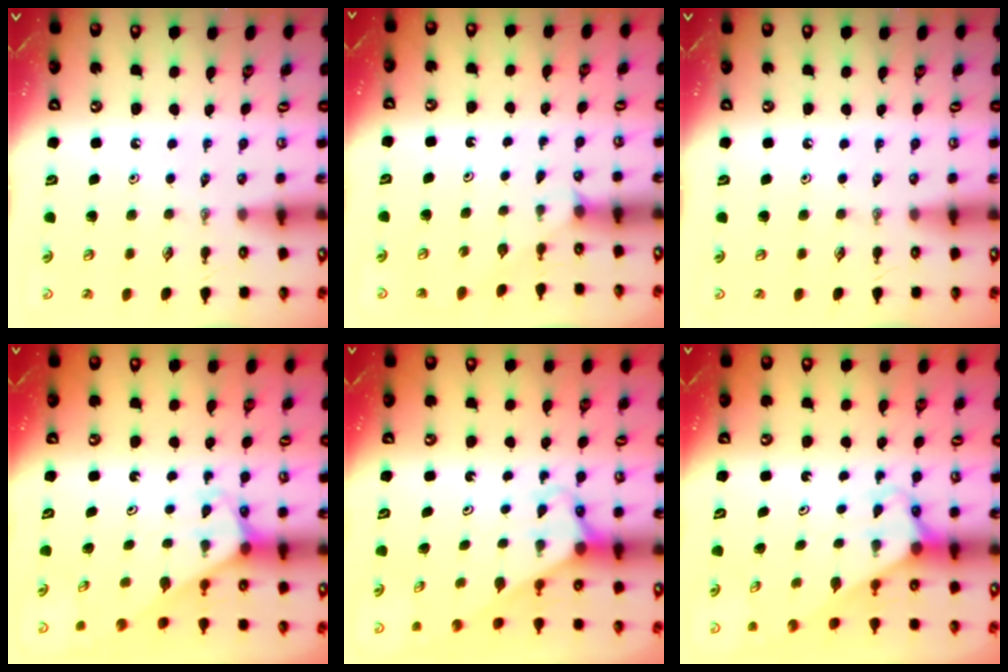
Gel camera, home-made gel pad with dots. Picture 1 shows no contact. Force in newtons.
{"total": 2.5, "press": 2.5, "slide": 0.3}
{"total": 0.0}
{"total": 2.5, "press": 2.5, "slide": 0.2}
{"total": 2.8, "press": 2.8, "slide": 0.1}
{"total": 2.8, "press": 2.8, "slide": 0.2}